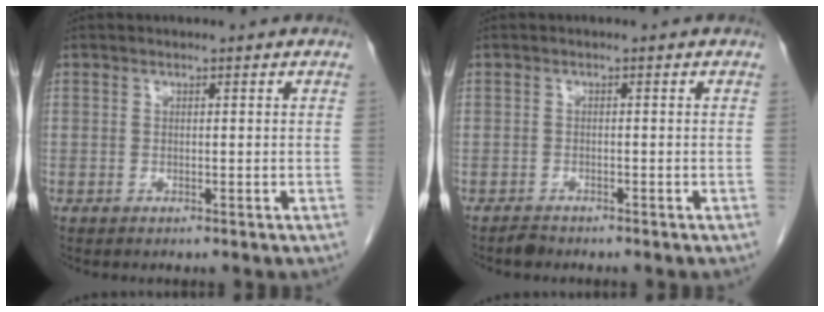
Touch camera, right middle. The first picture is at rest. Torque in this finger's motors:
{"motor_torque": [-0.26, -0.17, 0.01, -0.01]}